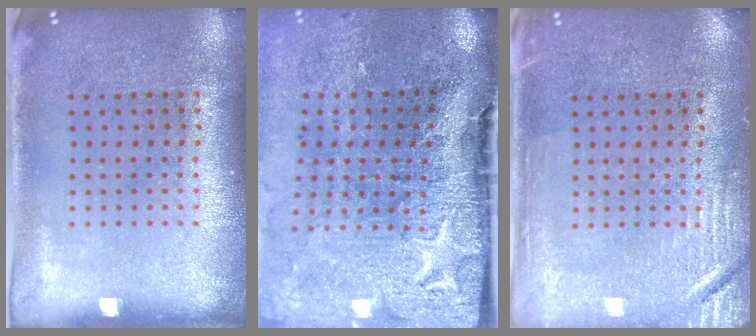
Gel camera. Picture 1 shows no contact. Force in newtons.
{"total": 4.8, "press": 3.8, "slide": 2.9}
{"total": 2.9, "press": 2.9, "slide": 0.3}